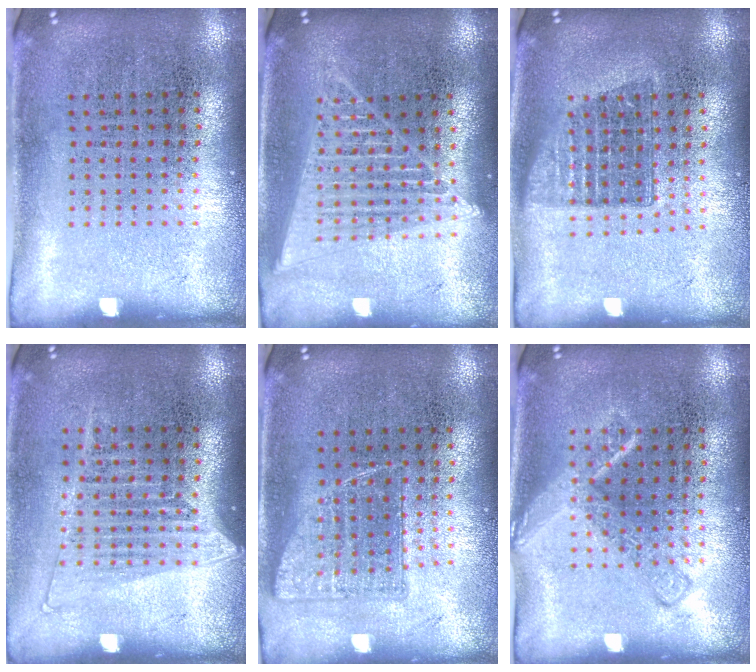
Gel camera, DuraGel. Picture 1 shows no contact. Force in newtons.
{"total": 1.8, "press": 1.6, "slide": 0.8}
{"total": 1.4, "press": 1.1, "slide": 0.8}
{"total": 1.3, "press": 1.1, "slide": 0.6}
{"total": 0.9, "press": 0.8, "slide": 0.3}
{"total": 2.1, "press": 2.1, "slide": 0.3}